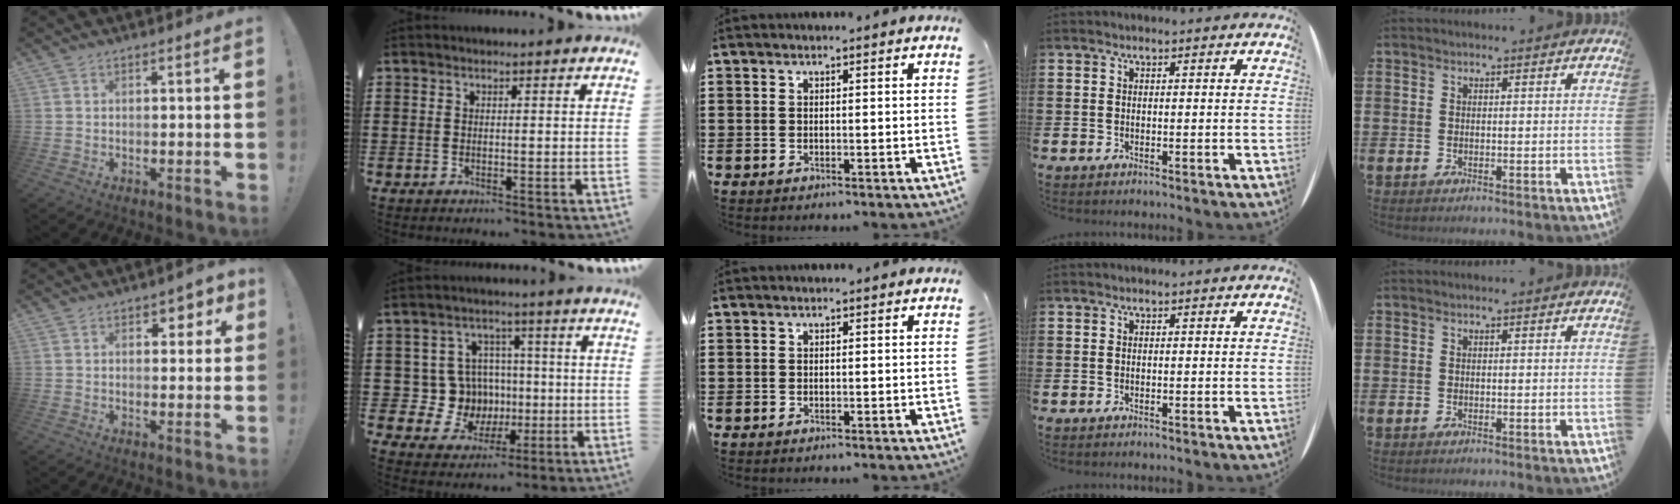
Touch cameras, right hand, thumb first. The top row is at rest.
{"thumb": {"total": 3.4, "force": [1.6, 2.3, 1.9], "torque": [-0.008, -0.009, 0.020]}, "index": {"total": 9.6, "force": [-0.1, 9.1, 3.0], "torque": [-0.090, 0.008, 0.010]}}